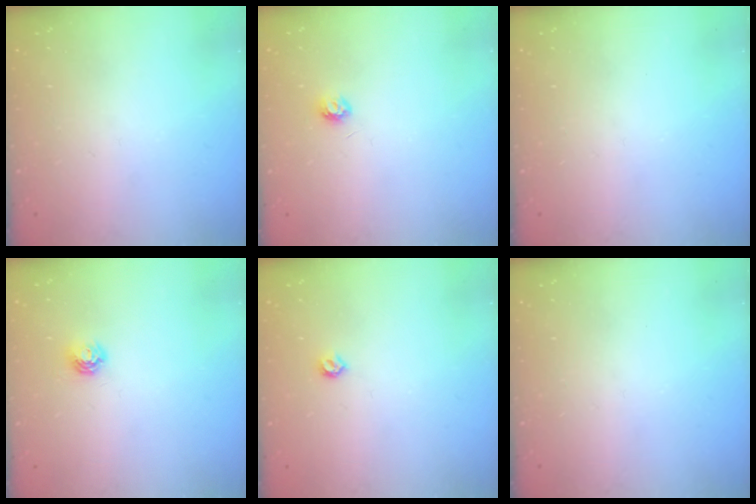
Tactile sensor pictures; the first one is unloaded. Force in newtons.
{"total": 4.6, "press": 4.6, "slide": 0.5}
{"total": 0.0}
{"total": 5.1, "press": 5.1, "slide": 0.5}
{"total": 4.2, "press": 4.2, "slide": 0.7}
{"total": 0.0}